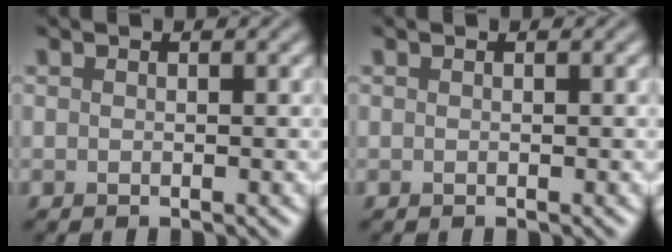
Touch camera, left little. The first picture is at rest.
{"total": 0.0}